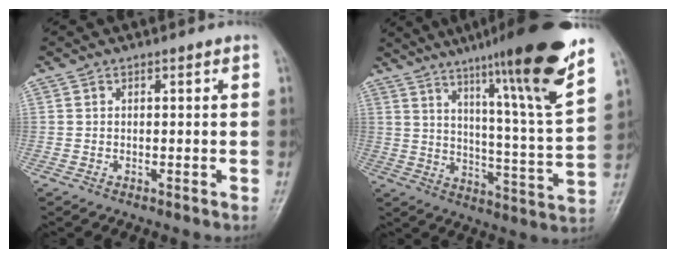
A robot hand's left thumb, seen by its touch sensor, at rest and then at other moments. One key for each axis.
{"total": 22.8, "fx": 15.2, "fy": 0.8, "fz": 17.0, "tx": -0.232, "ty": -0.066, "tz": 0.225}